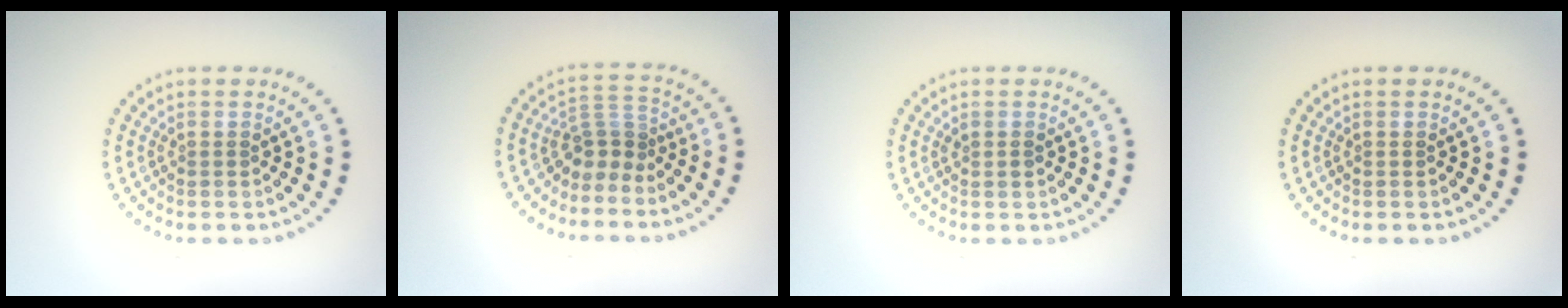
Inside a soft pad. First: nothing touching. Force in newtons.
{"total": 2.8, "press": 1.8, "slide": 2.2}
{"total": 0.7, "press": 0.7, "slide": 0.2}
{"total": 0.0}